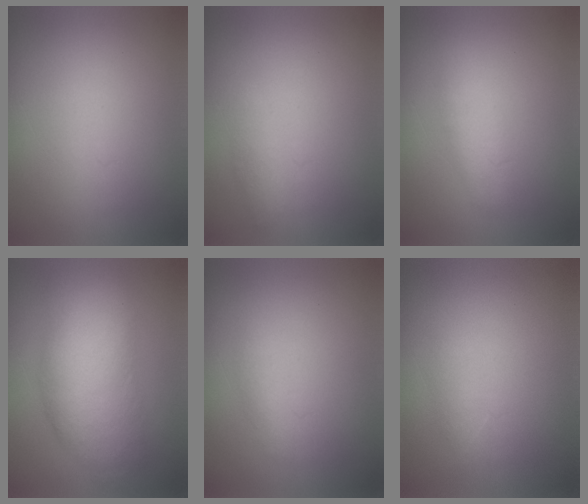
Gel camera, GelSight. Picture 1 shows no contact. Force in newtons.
{"total": 1.4}
{"total": 2.3}
{"total": 7.1}
{"total": 1.3}
{"total": 1.3}